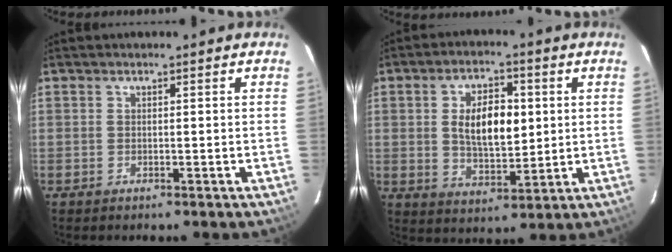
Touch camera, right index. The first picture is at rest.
{"total": 10.4, "force": [1.6, 5.4, 8.7], "torque": [-0.155, 0.010, 0.035]}